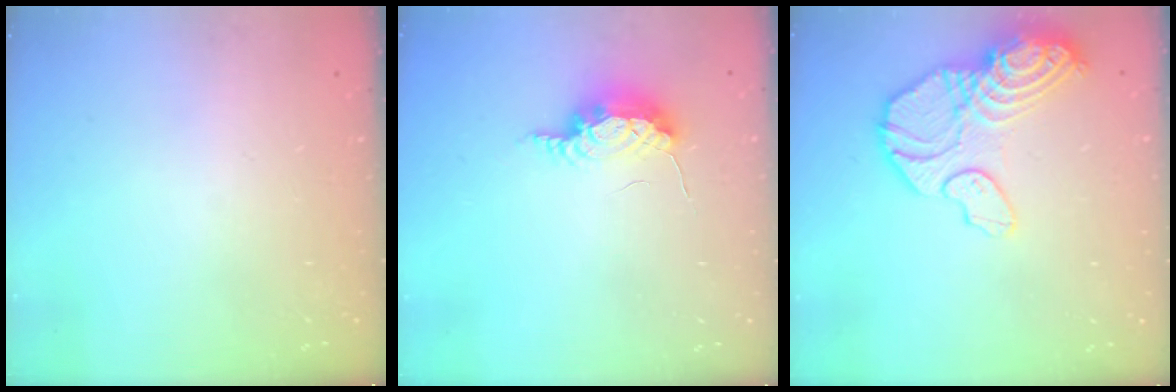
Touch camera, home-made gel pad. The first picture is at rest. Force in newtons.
{"total": 10.2, "press": 8.4, "slide": 5.8}
{"total": 17.8, "press": 17.7, "slide": 1.9}